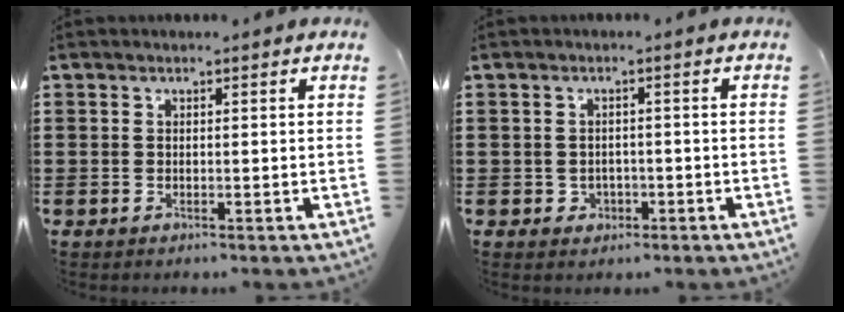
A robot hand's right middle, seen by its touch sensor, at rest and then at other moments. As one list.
[{"total": 1.3, "force": [-0.7, 0.9, 0.5], "torque": [-0.013, -0.001, -0.017]}]